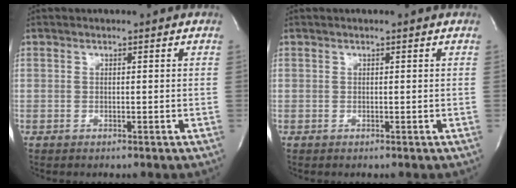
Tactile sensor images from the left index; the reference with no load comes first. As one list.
[{"total": 0.0}]